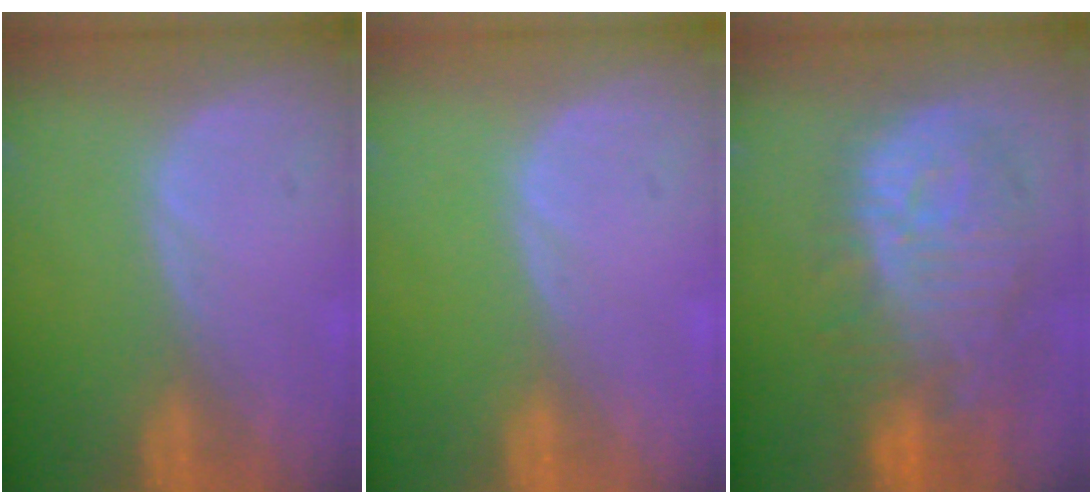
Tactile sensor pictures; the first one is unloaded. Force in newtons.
{"total": 0.0}
{"total": 12.2, "press": 11.0, "slide": 5.2}